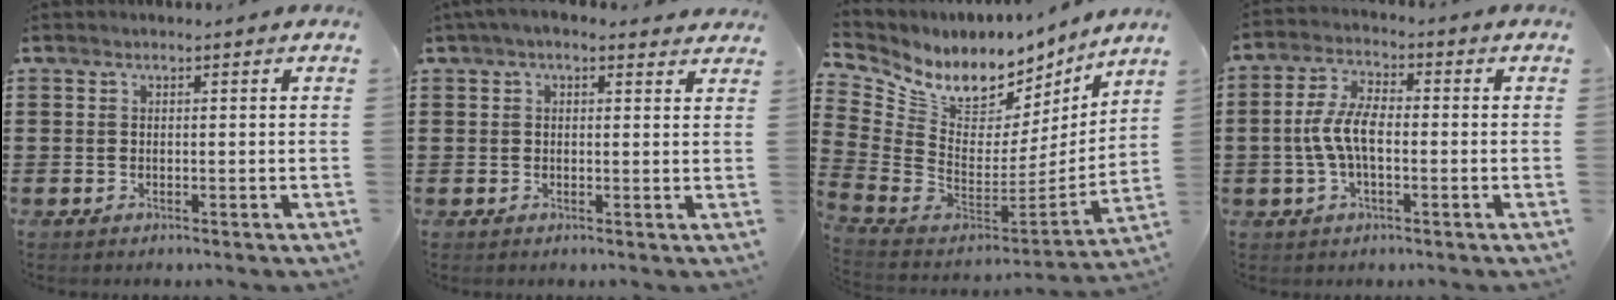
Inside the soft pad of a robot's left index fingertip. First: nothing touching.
{"total": 2.6, "force": [1.8, 1.1, 1.5], "torque": [-0.035, 0.005, 0.032]}
{"total": 8.2, "force": [6.0, 4.2, 3.6], "torque": [-0.101, -0.058, 0.106]}
{"total": 6.6, "force": [-0.9, 2.9, 5.9], "torque": [-0.140, -0.002, -0.026]}